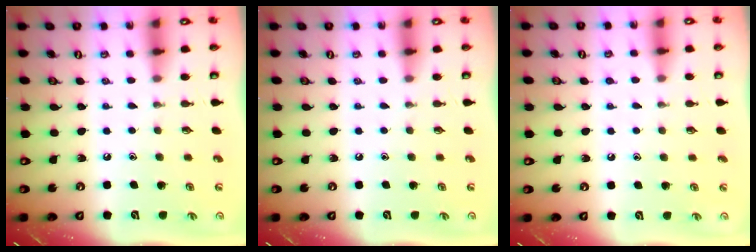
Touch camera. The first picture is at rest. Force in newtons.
{"total": 0.0}
{"total": 4.2, "press": 4.2, "slide": 0.2}